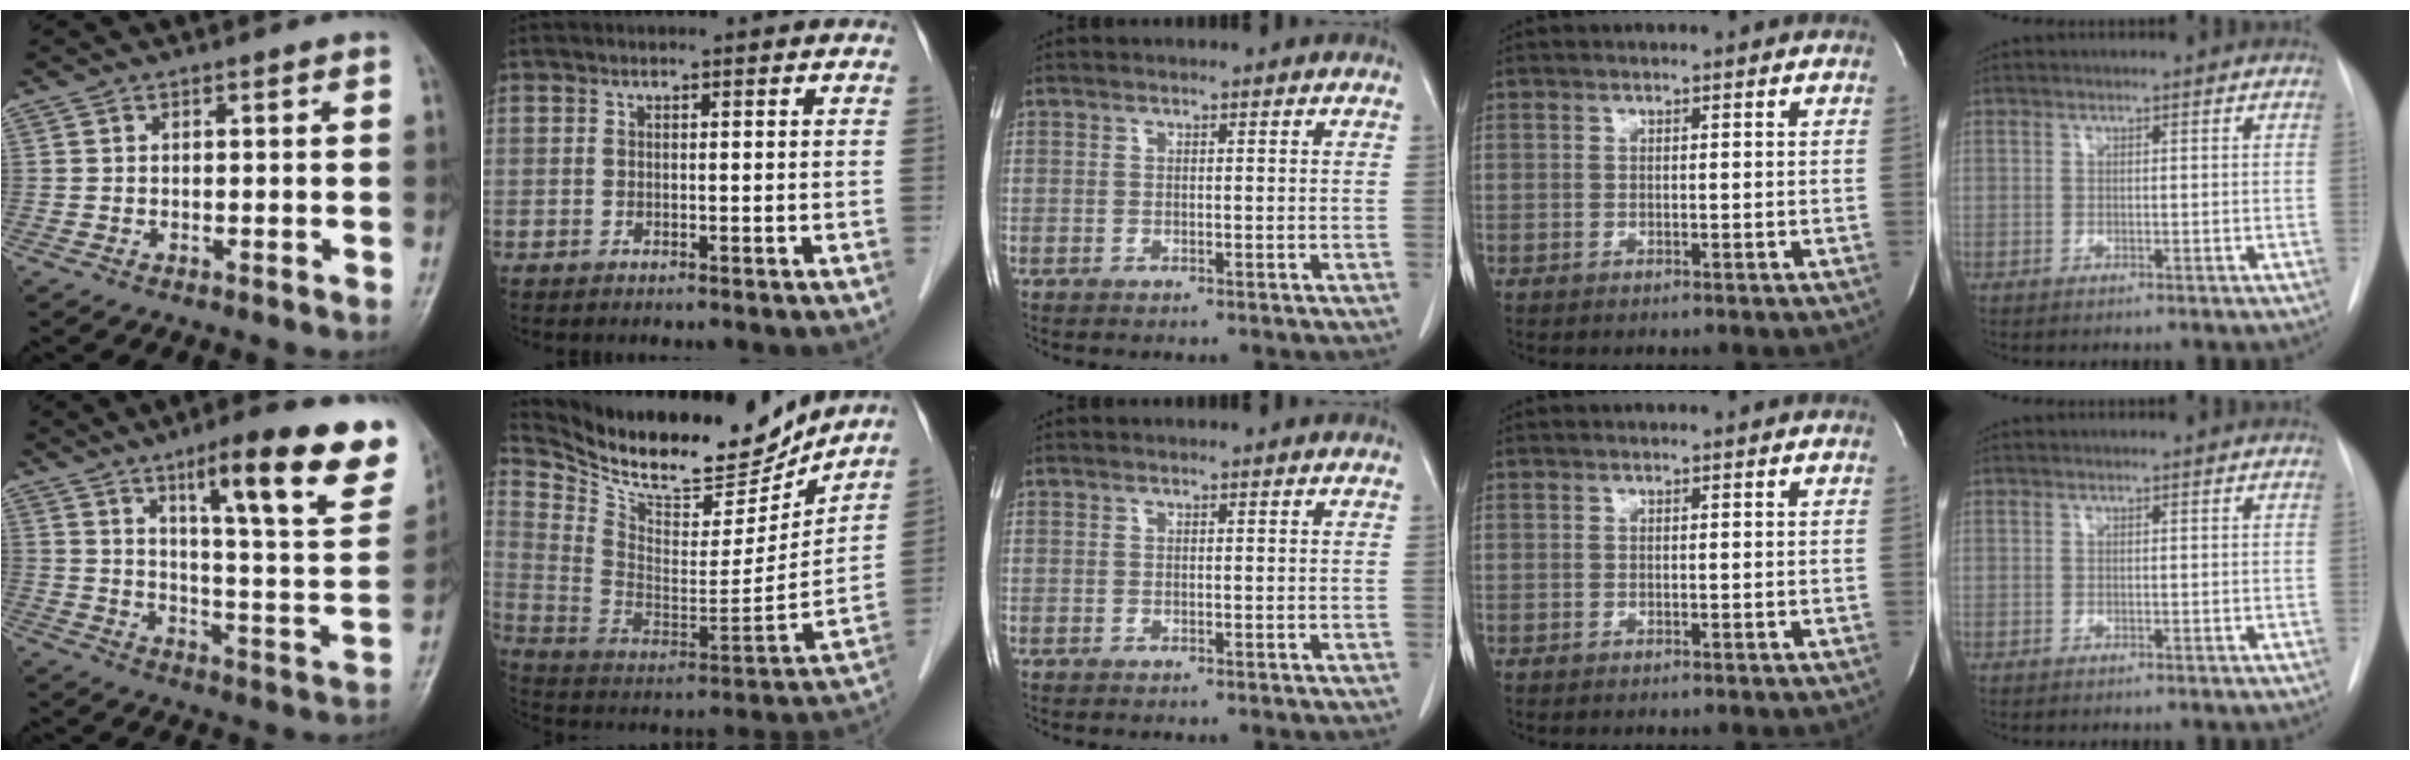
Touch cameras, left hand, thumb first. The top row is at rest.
{"thumb": {"total": 22.7, "force": [13.0, 4.5, 18.0], "torque": [-0.221, -0.051, 0.192]}, "index": {"total": 21.2, "force": [18.9, 5.6, 8.0], "torque": [-0.157, -0.021, 0.309]}}